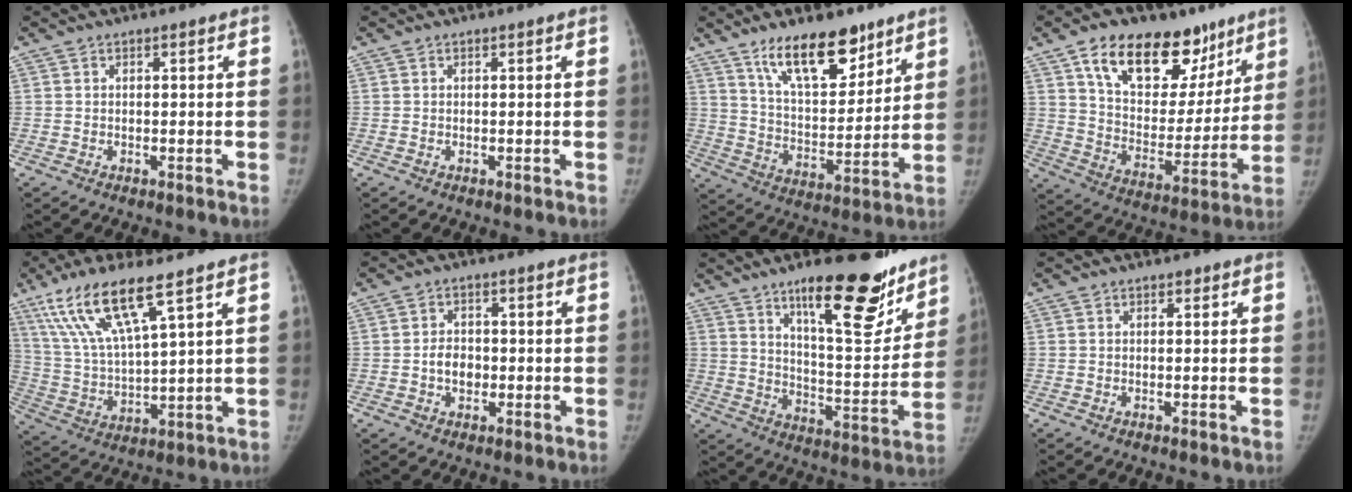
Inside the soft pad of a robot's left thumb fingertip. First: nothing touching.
{"total": 0.0}
{"total": 16.2, "force": [11.1, 6.6, 9.8], "torque": [-0.118, -0.069, 0.196]}
{"total": 24.3, "force": [14.3, 13.6, 14.2], "torque": [-0.173, -0.035, 0.235]}
{"total": 15.2, "force": [9.0, 2.9, 12.0], "torque": [-0.250, -0.030, 0.184]}
{"total": 4.1, "force": [-0.6, 3.2, 2.6], "torque": [-0.028, 0.008, -0.013]}
{"total": 22.1, "force": [14.7, 6.6, 15.2], "torque": [-0.176, -0.086, 0.227]}
{"total": 0.5, "force": [0.3, 0.4, 0.2], "torque": [0.001, 0.000, 0.001]}